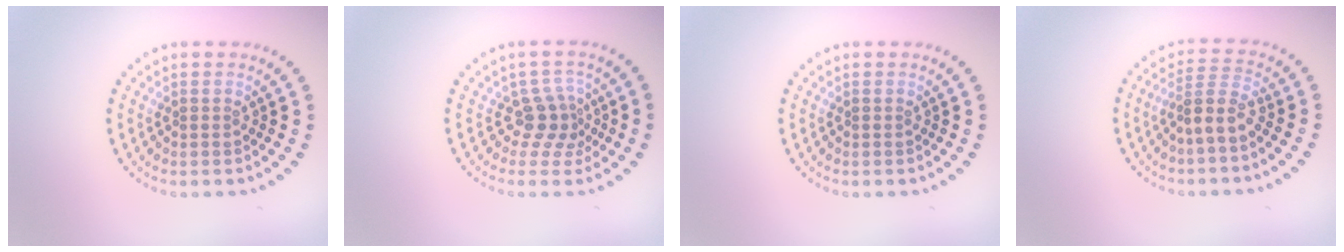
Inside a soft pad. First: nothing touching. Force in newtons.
{"total": 2.7, "press": 1.9, "slide": 1.9}
{"total": 0.0}
{"total": 3.0, "press": 2.2, "slide": 2.0}